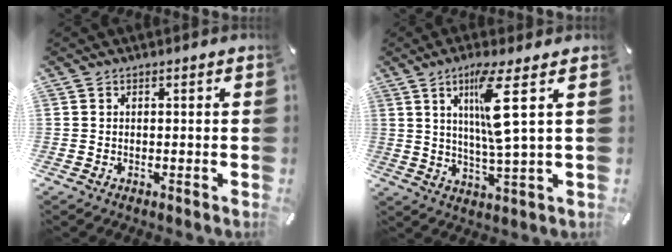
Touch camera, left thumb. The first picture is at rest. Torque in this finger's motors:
{"motor_torque": [1.73, 1.28, 1.33, -0.93, 0.20]}